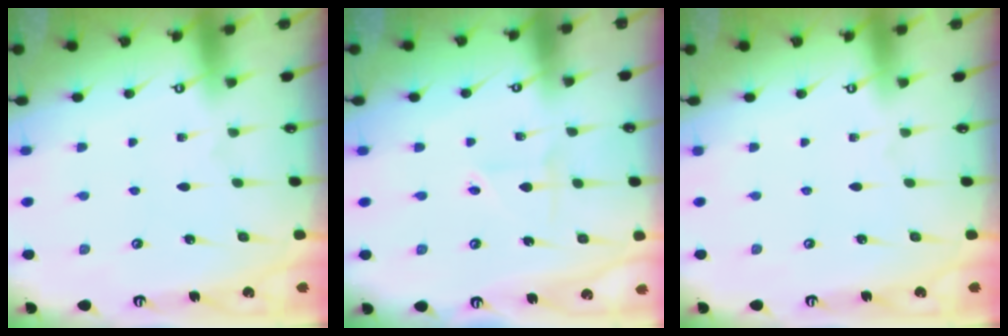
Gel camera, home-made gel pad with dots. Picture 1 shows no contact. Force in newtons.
{"total": 2.2, "press": 2.1, "slide": 0.6}
{"total": 0.0}